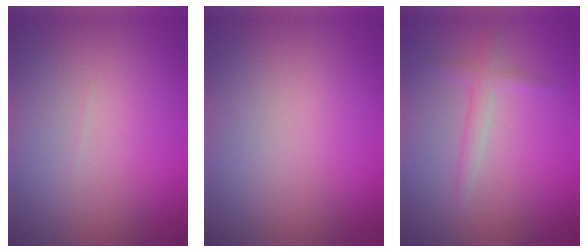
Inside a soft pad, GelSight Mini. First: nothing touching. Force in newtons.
{"total": 0.0}
{"total": 1.7, "press": 1.7, "slide": 0.1}